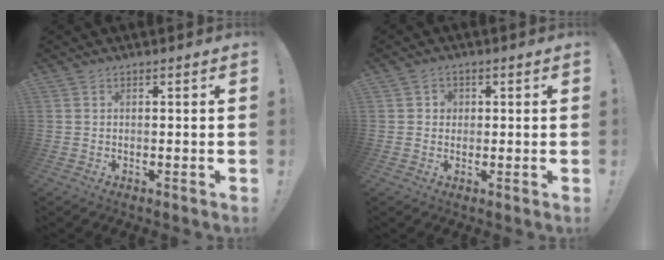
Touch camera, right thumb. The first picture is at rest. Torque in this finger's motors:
{"motor_torque": [0.02, 0.16, 0.25, -0.12, -0.01]}